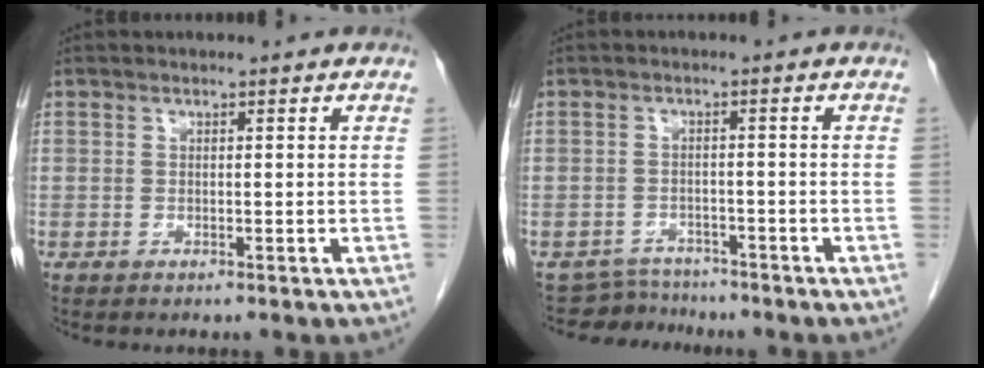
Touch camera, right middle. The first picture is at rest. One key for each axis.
{"total": 3.8, "fx": -3.5, "fy": 0.8, "fz": -1.3, "tx": 0.021, "ty": -0.001, "tz": -0.056}